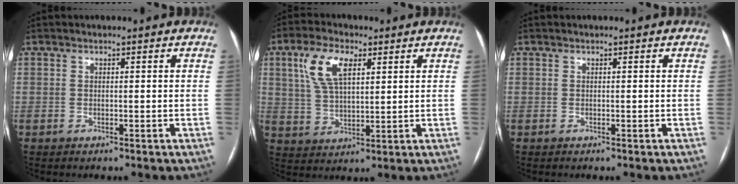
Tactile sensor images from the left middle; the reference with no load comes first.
{"total": 8.6, "force": [3.7, 3.7, 6.8], "torque": [-0.144, 0.018, 0.075]}
{"total": 0.0}